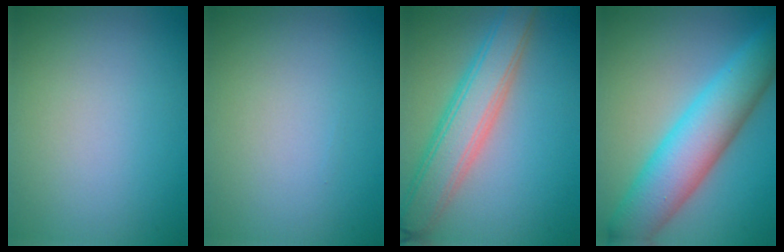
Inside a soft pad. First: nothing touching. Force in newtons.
{"total": 0.0}
{"total": 5.9, "press": 5.9, "slide": 0.2}
{"total": 8.6, "press": 8.6, "slide": 0.2}